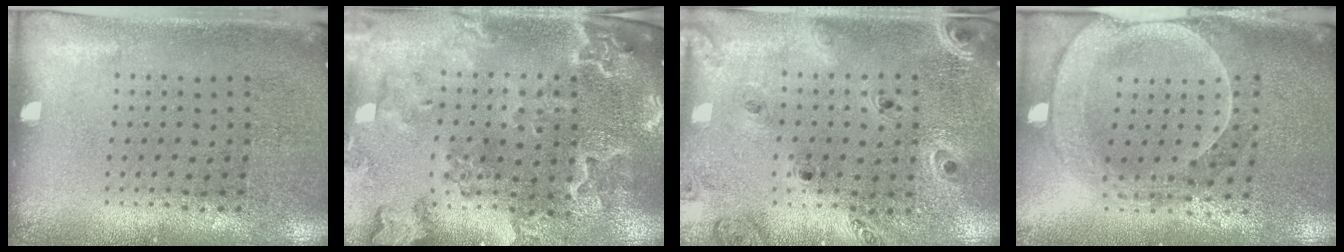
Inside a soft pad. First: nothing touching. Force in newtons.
{"total": 2.2, "press": 2.1, "slide": 0.4}
{"total": 1.3, "press": 1.3, "slide": 0.2}
{"total": 2.2, "press": 2.0, "slide": 0.9}